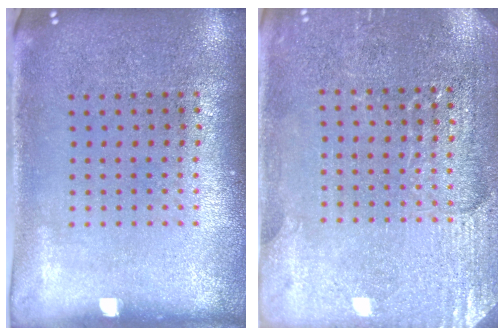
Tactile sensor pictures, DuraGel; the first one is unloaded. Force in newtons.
{"total": 2.9, "press": 2.9, "slide": 0.2}